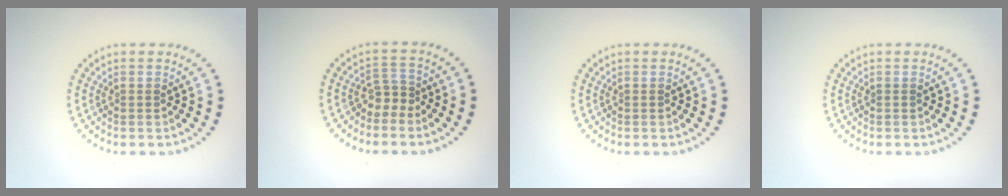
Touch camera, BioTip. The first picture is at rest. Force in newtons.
{"total": 1.8, "press": 1.2, "slide": 1.4}
{"total": 0.0}
{"total": 0.0}